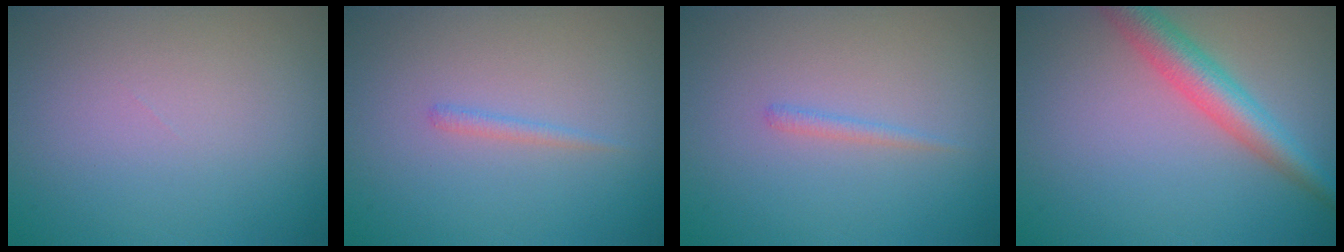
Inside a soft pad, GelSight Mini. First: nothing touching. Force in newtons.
{"total": 0.8, "press": 0.8, "slide": 0.1}
{"total": 0.8, "press": 0.8, "slide": 0.1}
{"total": 4.3, "press": 4.3, "slide": 0.3}